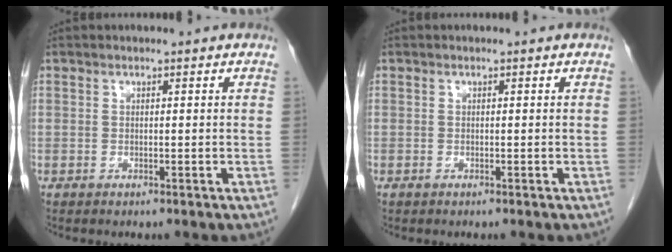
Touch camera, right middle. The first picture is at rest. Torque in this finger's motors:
{"motor_torque": [1.18, -0.95, 0.34, 0.00]}